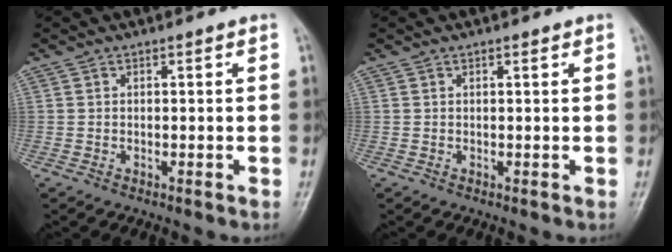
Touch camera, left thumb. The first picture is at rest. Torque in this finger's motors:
{"motor_torque": [-0.03, 0.01, -0.16, 0.17, -0.02]}